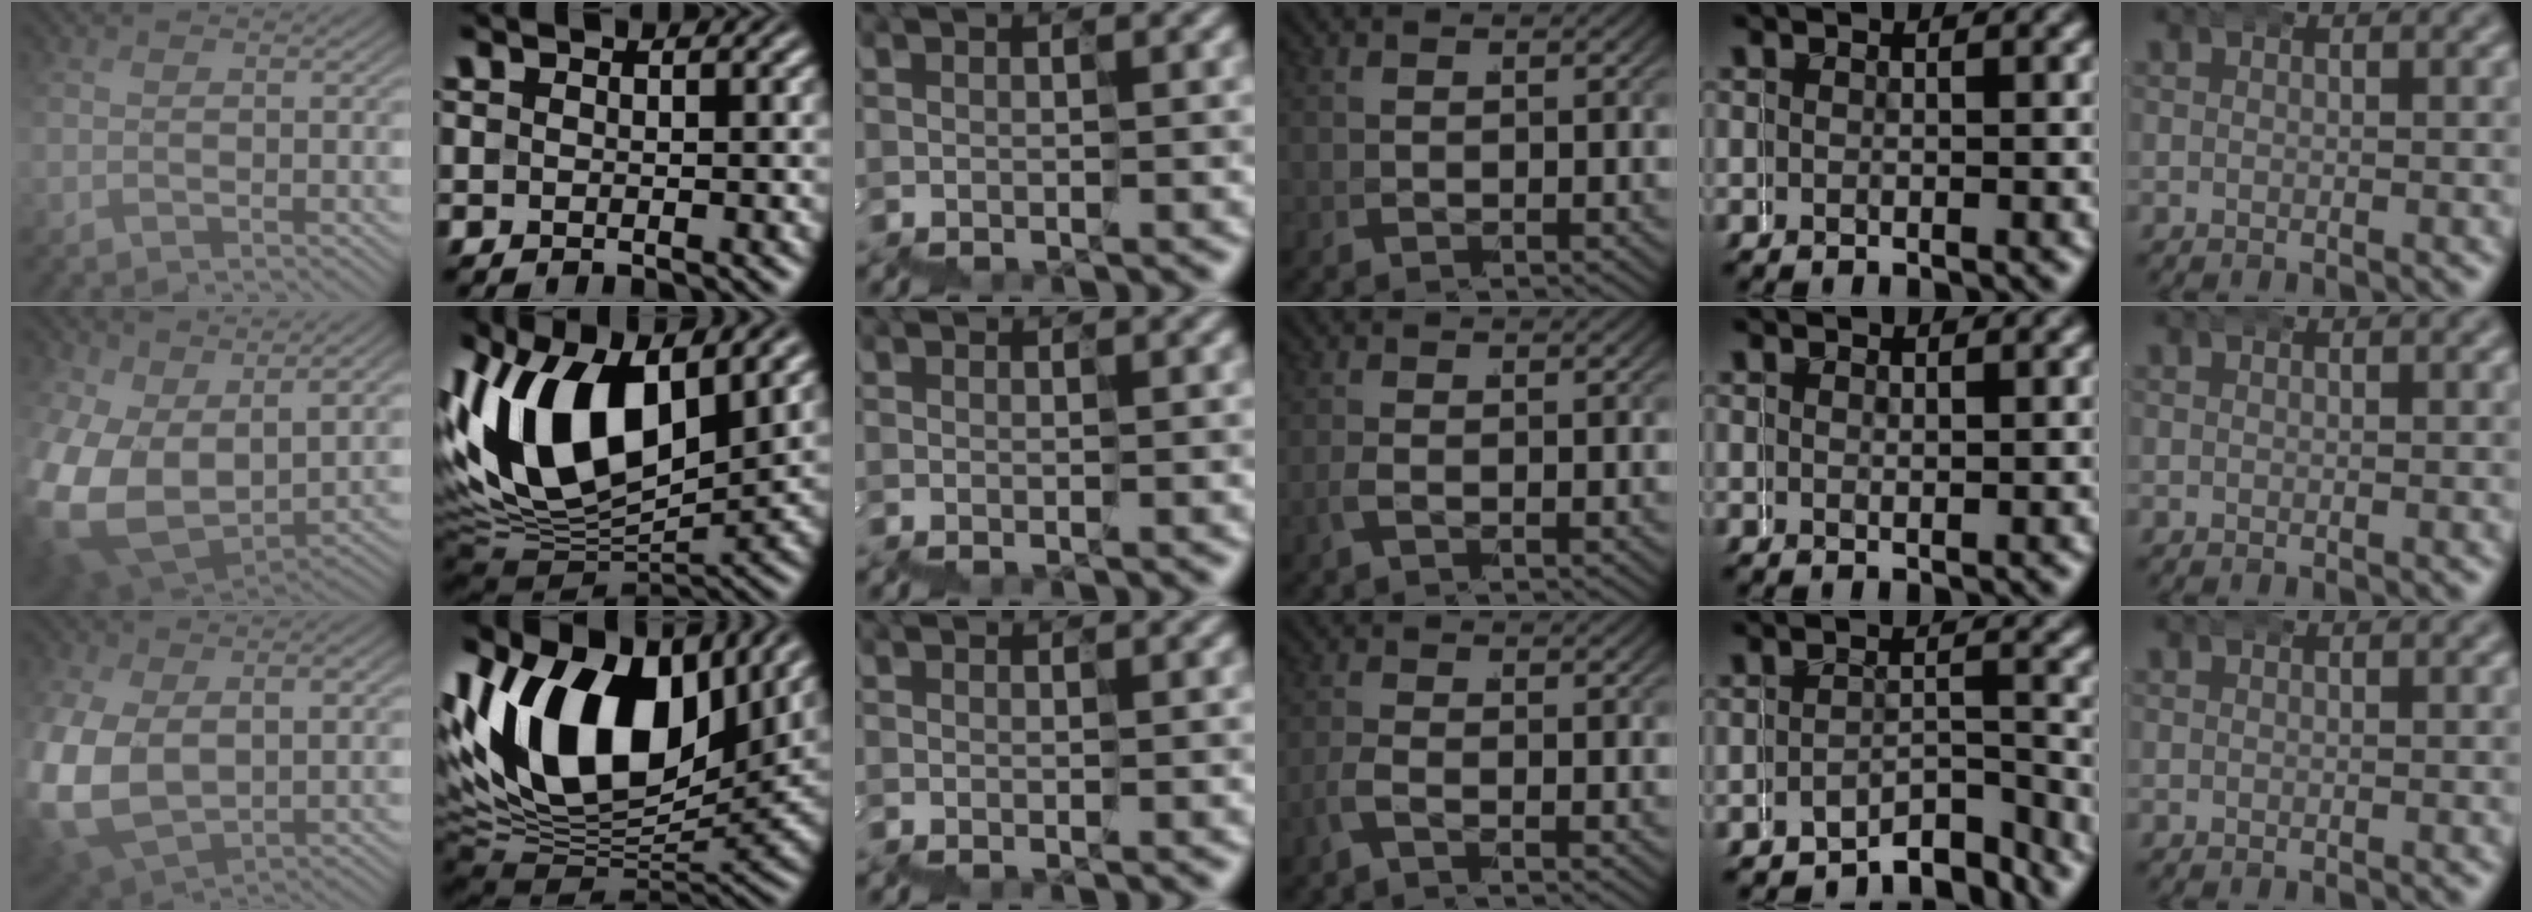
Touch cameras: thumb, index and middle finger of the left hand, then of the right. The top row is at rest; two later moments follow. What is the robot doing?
{"motion": "wrap", "object": "belt"}